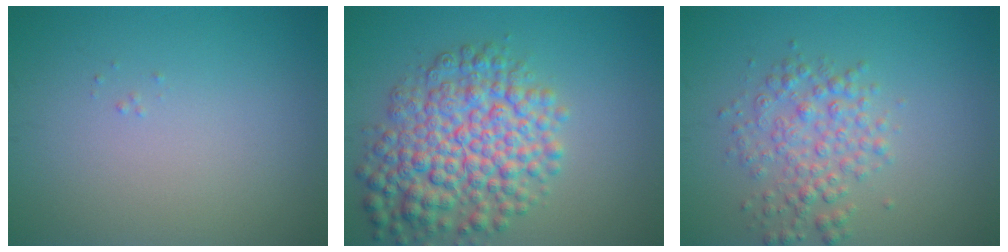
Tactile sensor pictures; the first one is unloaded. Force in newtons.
{"total": 8.1, "press": 8.1, "slide": 0.2}
{"total": 3.4, "press": 3.4, "slide": 0.0}